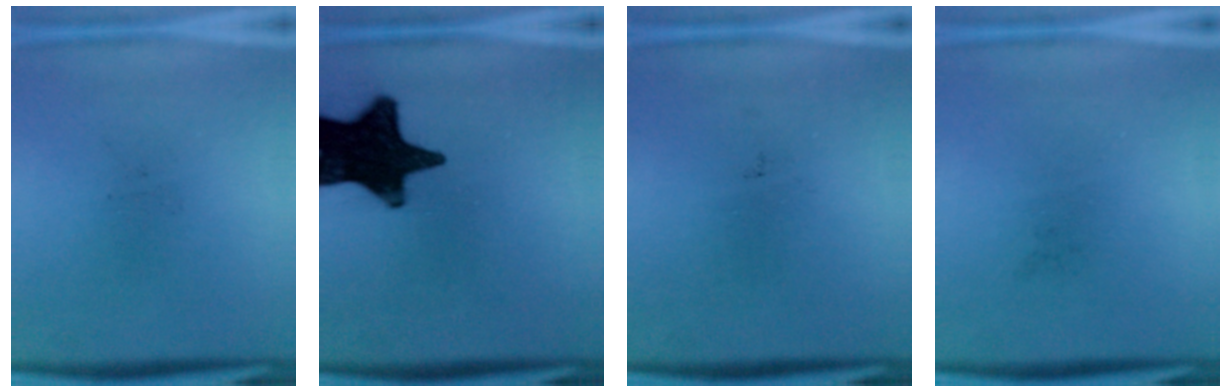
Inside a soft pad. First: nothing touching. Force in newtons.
{"total": 19.0}
{"total": 0.0}
{"total": 0.0}